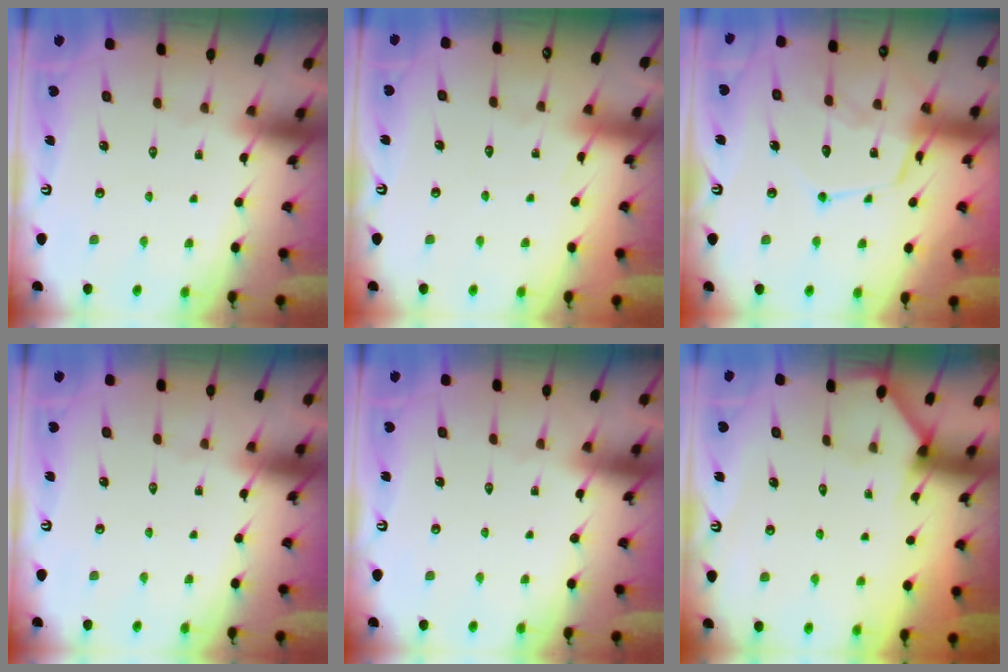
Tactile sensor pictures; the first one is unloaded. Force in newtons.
{"total": 4.2, "press": 4.1, "slide": 0.6}
{"total": 14.6, "press": 14.6, "slide": 1.3}
{"total": 0.0}
{"total": 0.0}
{"total": 1.4, "press": 1.4, "slide": 0.1}